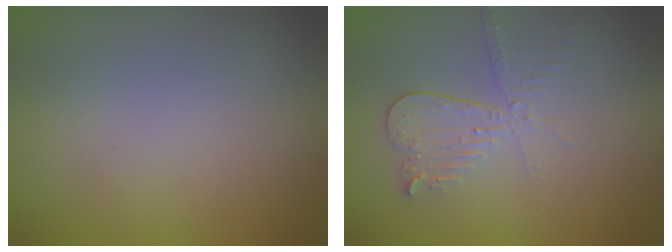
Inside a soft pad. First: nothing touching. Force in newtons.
{"total": 3.0, "press": 2.7, "slide": 1.4}